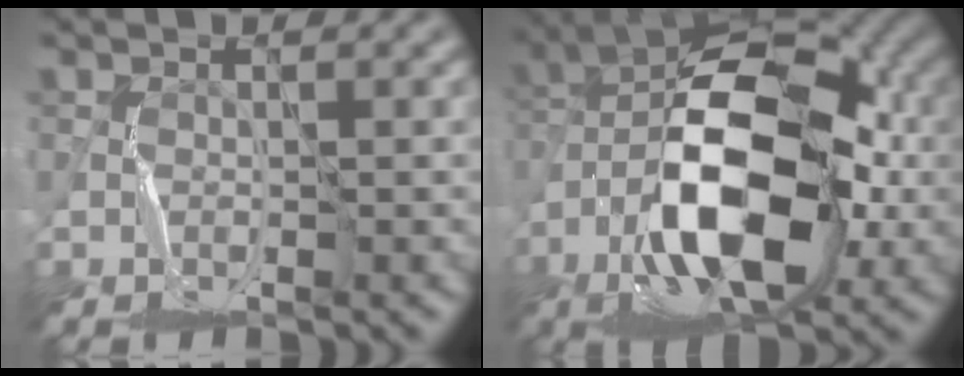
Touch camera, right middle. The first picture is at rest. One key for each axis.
{"total": 14.1, "fx": -3.4, "fy": 7.1, "fz": 11.7, "tx": -0.199, "ty": 0.014, "tz": -0.073}